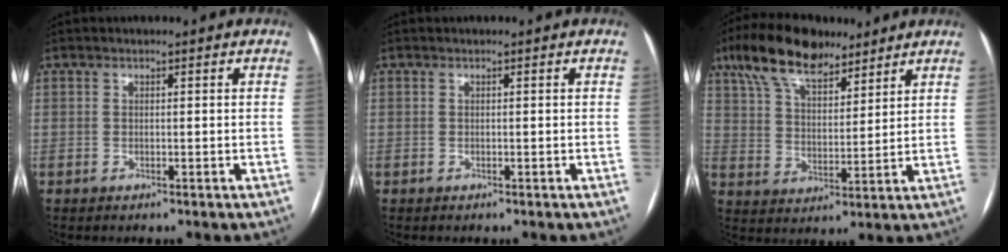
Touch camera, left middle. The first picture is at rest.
{"total": 0.0}
{"total": 13.3, "force": [9.7, 5.2, 7.5], "torque": [-0.146, 0.031, 0.177]}